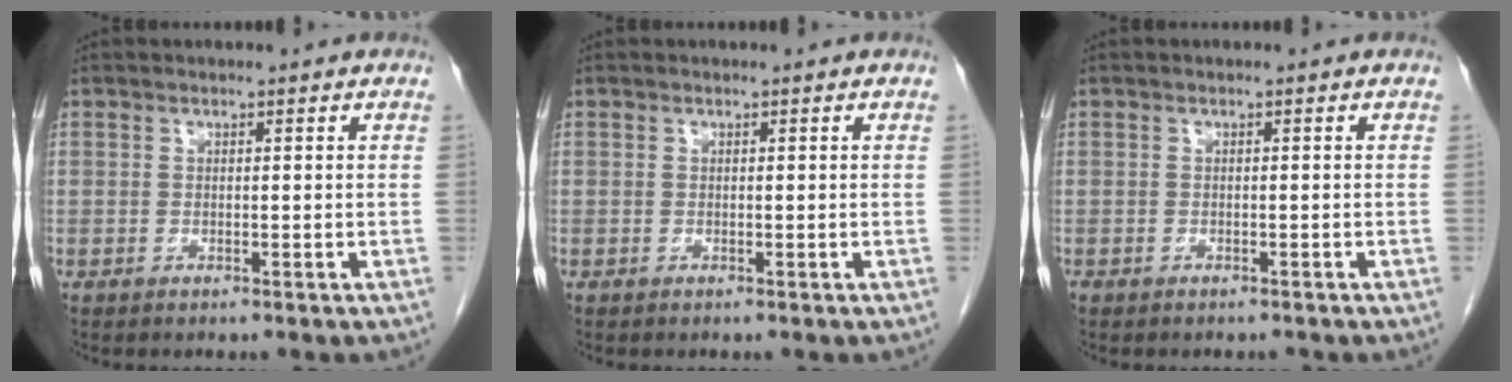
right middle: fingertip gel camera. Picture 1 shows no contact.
{"total": 0.0}
{"total": 1.3, "force": [-1.1, 0.7, 0.2], "torque": [-0.007, -0.001, -0.018]}